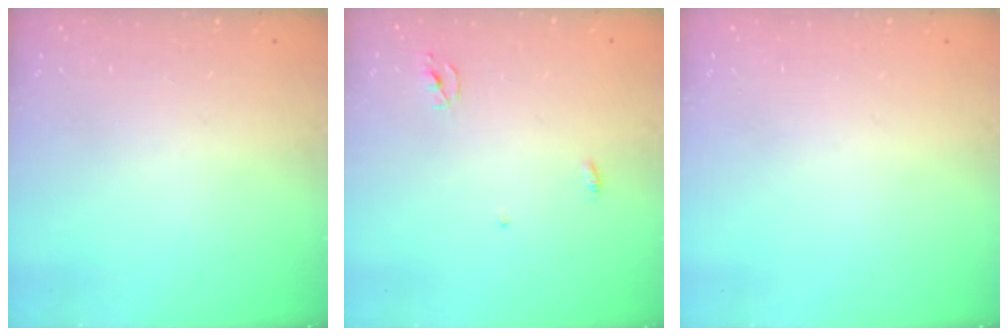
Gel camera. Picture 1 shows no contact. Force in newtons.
{"total": 2.3, "press": 2.3, "slide": 0.1}
{"total": 0.0}